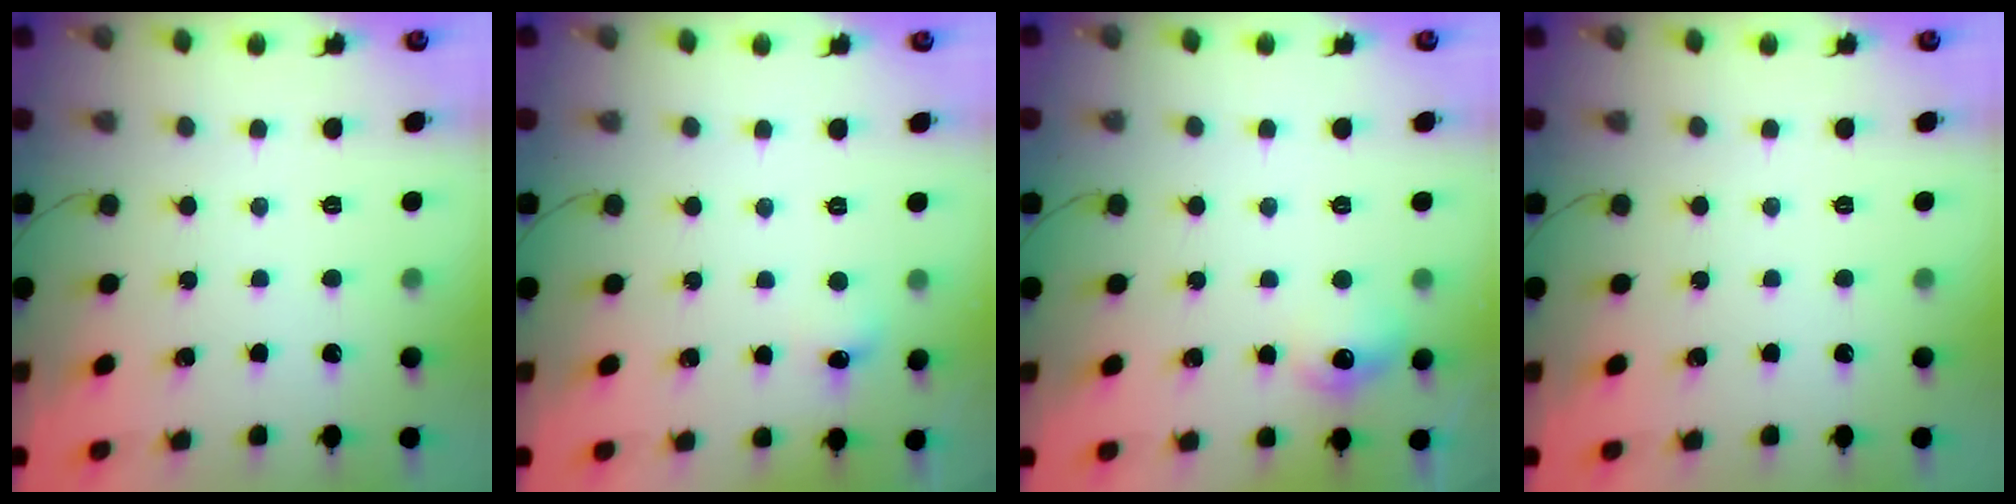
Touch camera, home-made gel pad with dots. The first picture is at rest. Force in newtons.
{"total": 5.2, "press": 4.9, "slide": 1.5}
{"total": 7.8, "press": 7.7, "slide": 0.8}
{"total": 0.0}